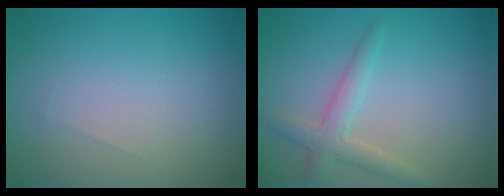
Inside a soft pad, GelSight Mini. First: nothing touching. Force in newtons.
{"total": 2.6, "press": 2.6, "slide": 0.1}